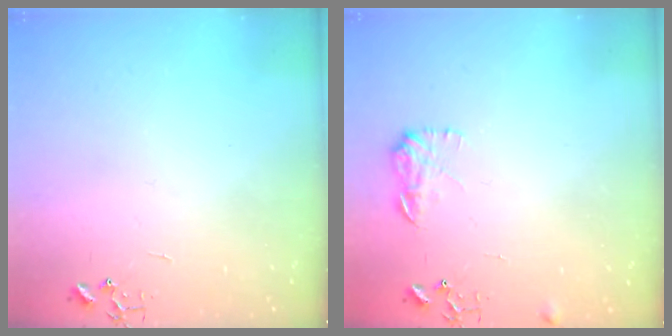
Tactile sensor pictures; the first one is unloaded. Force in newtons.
{"total": 8.2, "press": 8.2, "slide": 0.4}